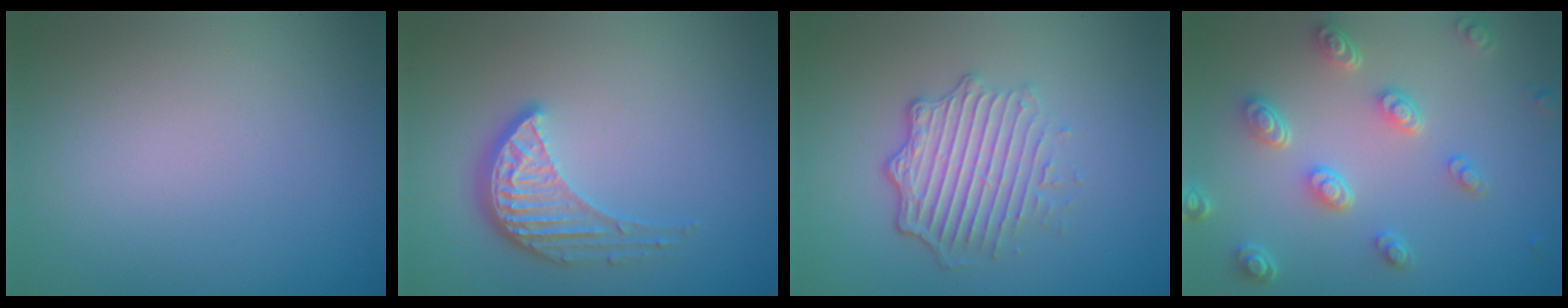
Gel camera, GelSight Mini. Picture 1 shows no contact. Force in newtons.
{"total": 4.0, "press": 3.0, "slide": 2.7}
{"total": 5.2, "press": 3.5, "slide": 3.8}
{"total": 4.6, "press": 3.4, "slide": 3.0}